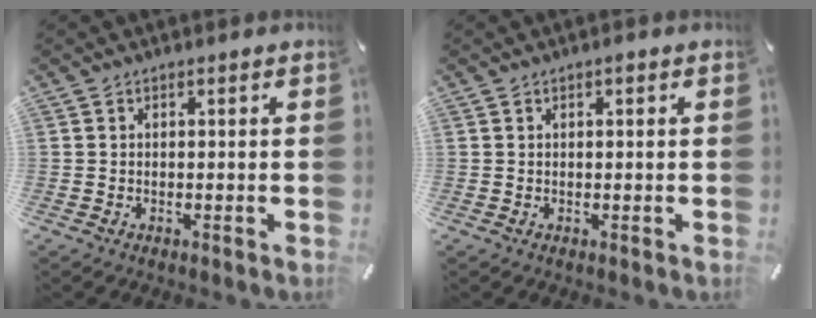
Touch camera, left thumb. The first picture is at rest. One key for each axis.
{"total": 0.8, "fx": 0.3, "fy": 0.4, "fz": 0.7, "tx": -0.013, "ty": 0.004, "tz": 0.005}